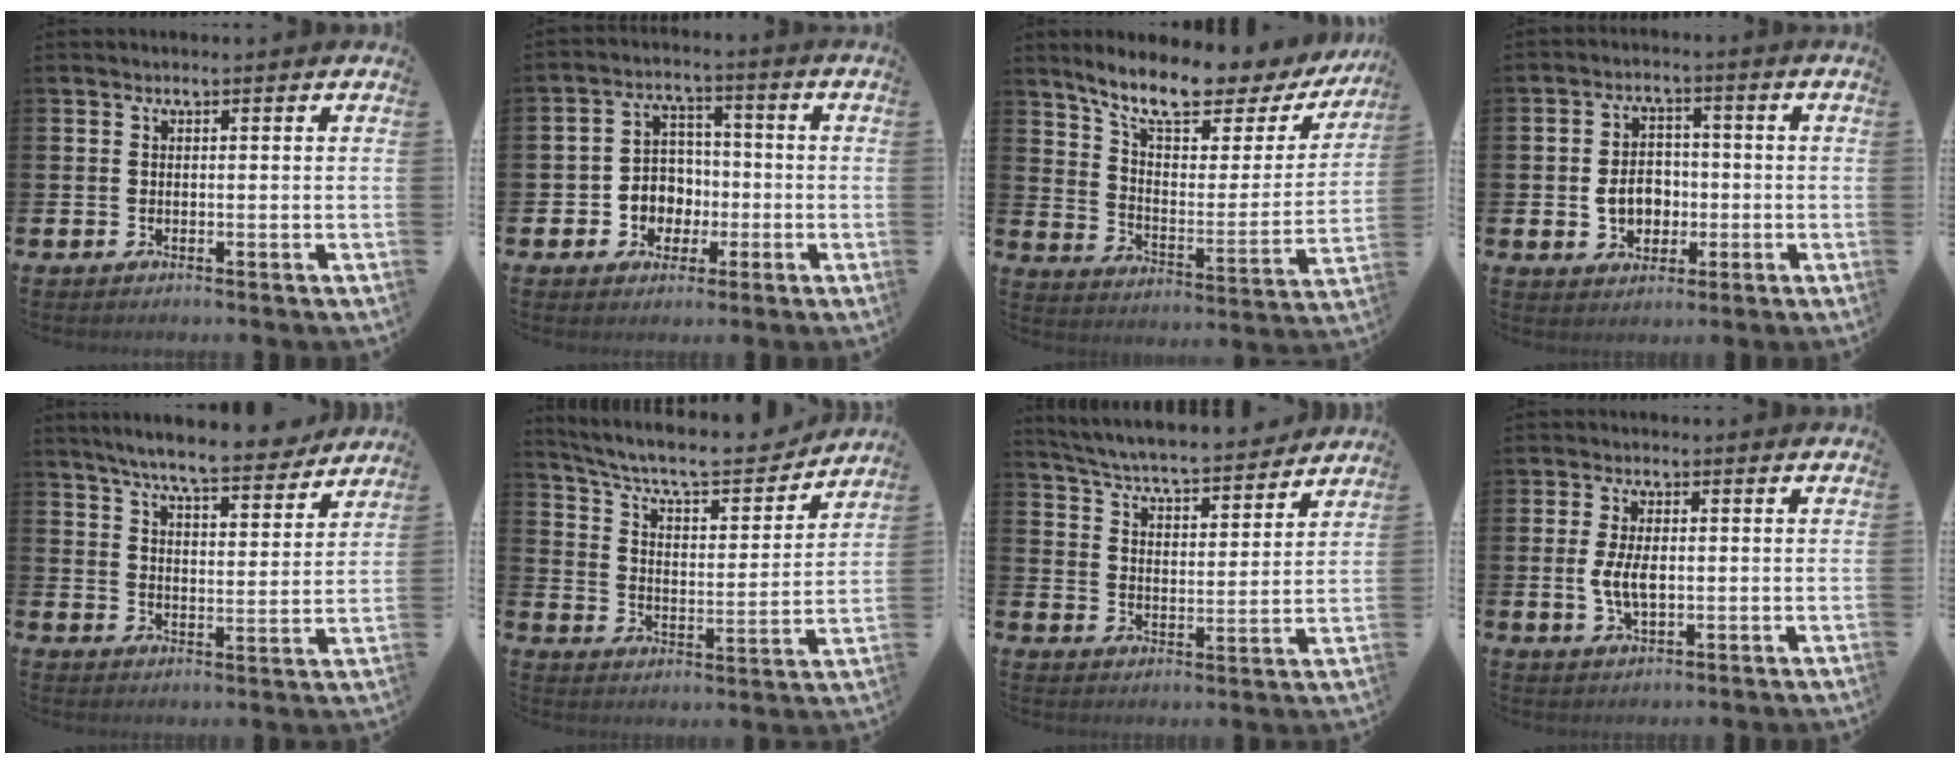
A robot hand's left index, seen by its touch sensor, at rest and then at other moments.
{"total": 5.0, "force": [-0.7, 4.9, 1.1], "torque": [-0.035, 0.004, -0.020]}
{"total": 10.8, "force": [9.1, 2.7, 5.1], "torque": [-0.129, -0.057, 0.155]}
{"total": 5.1, "force": [-0.8, 4.3, 2.7], "torque": [-0.040, 0.004, -0.022]}
{"total": 7.8, "force": [7.3, 0.6, 2.7], "torque": [-0.064, -0.046, 0.125]}
{"total": 8.7, "force": [7.8, 2.1, 3.2], "torque": [-0.092, -0.056, 0.130]}
{"total": 6.2, "force": [6.0, 0.5, 1.5], "torque": [-0.056, -0.051, 0.101]}
{"total": 4.4, "force": [0.0, 2.3, 3.8], "torque": [-0.068, -0.001, -0.006]}